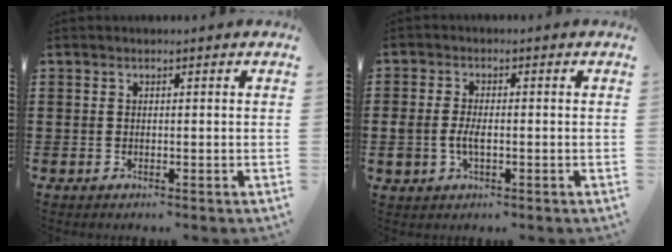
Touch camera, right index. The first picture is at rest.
{"total": 3.0, "force": [-0.6, 1.7, 2.4], "torque": [-0.060, -0.004, -0.013]}